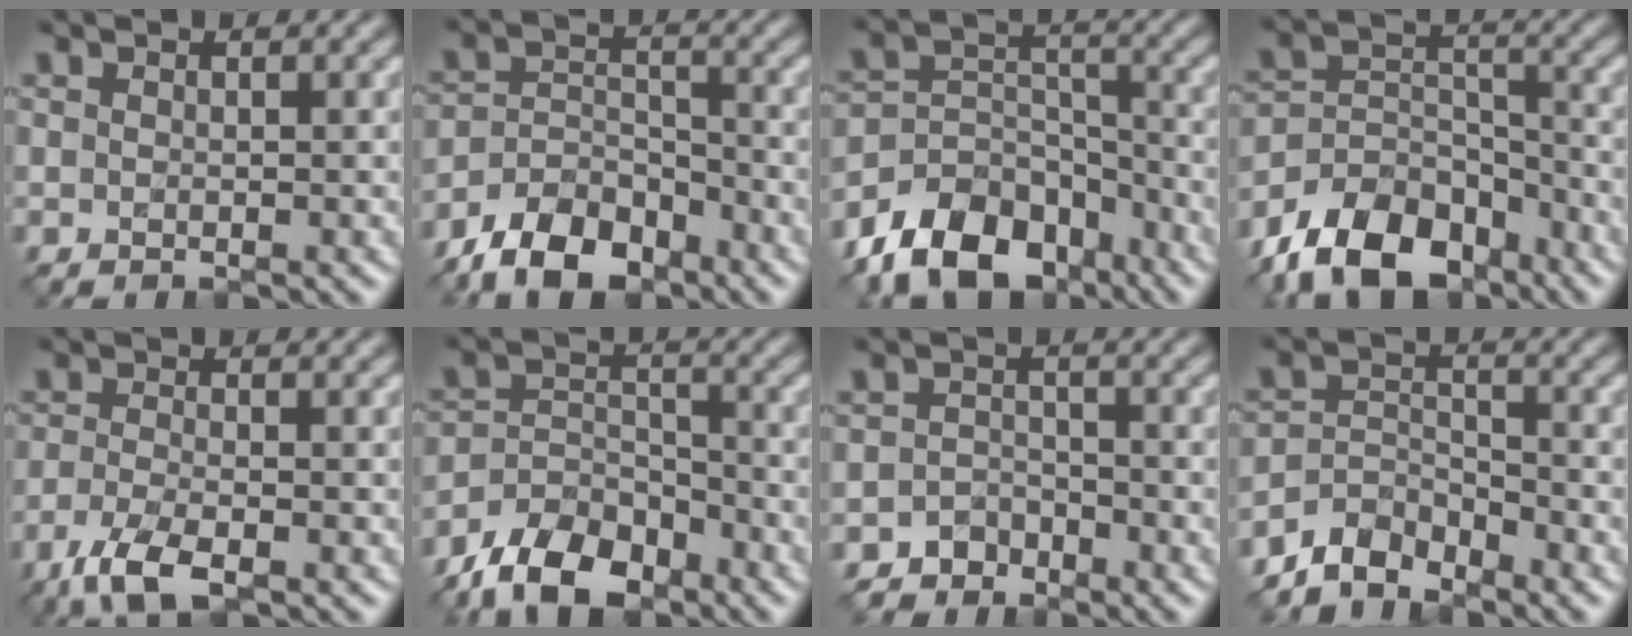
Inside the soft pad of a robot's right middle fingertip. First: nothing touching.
{"total": 7.3, "force": [-5.8, 3.3, 2.8], "torque": [-0.048, 0.001, -0.113]}
{"total": 9.7, "force": [-7.1, 5.5, 3.7], "torque": [-0.057, 0.007, -0.130]}
{"total": 10.7, "force": [-8.2, 5.5, 3.9], "torque": [-0.064, 0.007, -0.143]}
{"total": 4.0, "force": [-2.7, 1.2, 2.7], "torque": [-0.065, -0.007, -0.058]}
{"total": 8.2, "force": [-6.6, 3.8, 3.0], "torque": [-0.046, -0.002, -0.123]}
{"total": 2.2, "force": [-1.9, 1.2, -0.3], "torque": [0.011, 0.011, -0.040]}
{"total": 4.0, "force": [-3.6, 1.6, 0.8], "torque": [-0.011, 0.005, -0.077]}